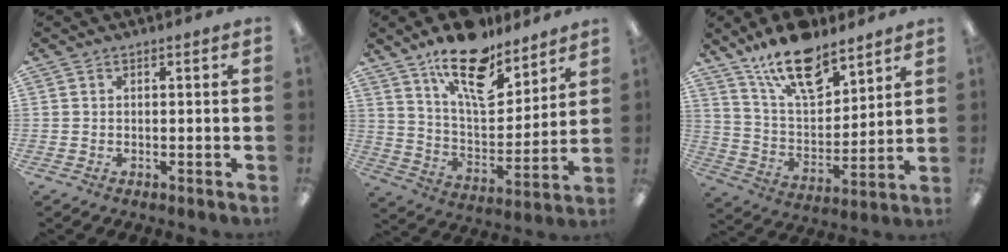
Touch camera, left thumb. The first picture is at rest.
{"total": 17.9, "force": [12.7, 7.6, 10.0], "torque": [-0.164, -0.075, 0.220]}
{"total": 17.2, "force": [12.3, 7.4, 9.5], "torque": [-0.161, -0.066, 0.215]}